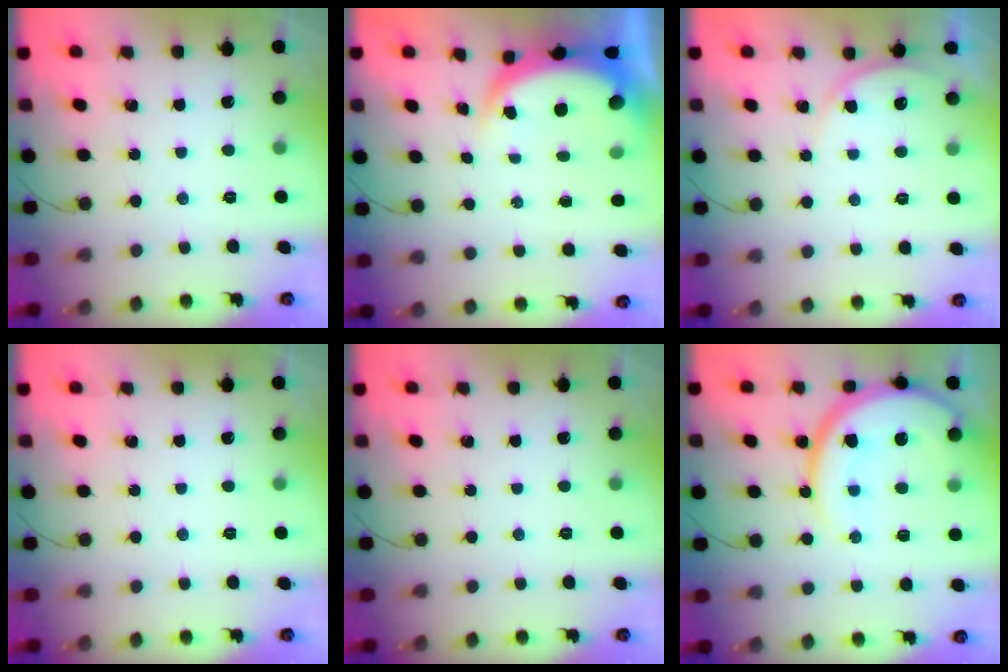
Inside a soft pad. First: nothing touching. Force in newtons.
{"total": 5.2, "press": 5.1, "slide": 0.8}
{"total": 4.6, "press": 4.2, "slide": 1.8}
{"total": 0.0}
{"total": 0.0}
{"total": 15.6, "press": 15.5, "slide": 1.5}